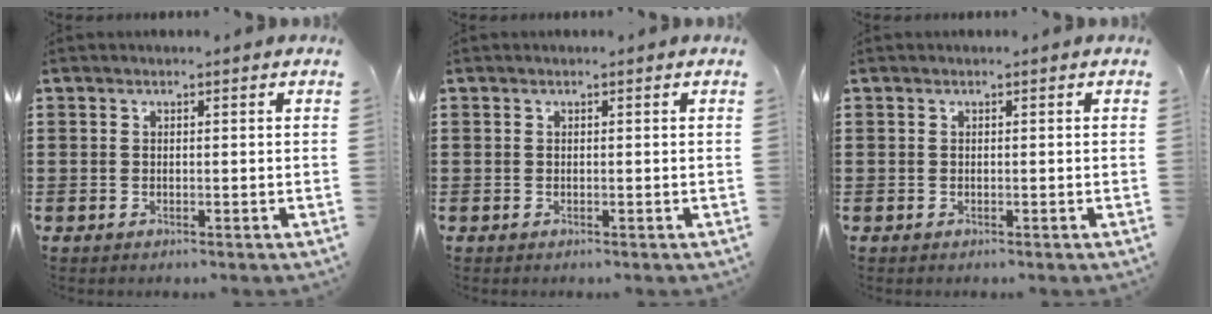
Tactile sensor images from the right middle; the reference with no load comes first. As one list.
[{"total": 0.0}, {"total": 0.0}]